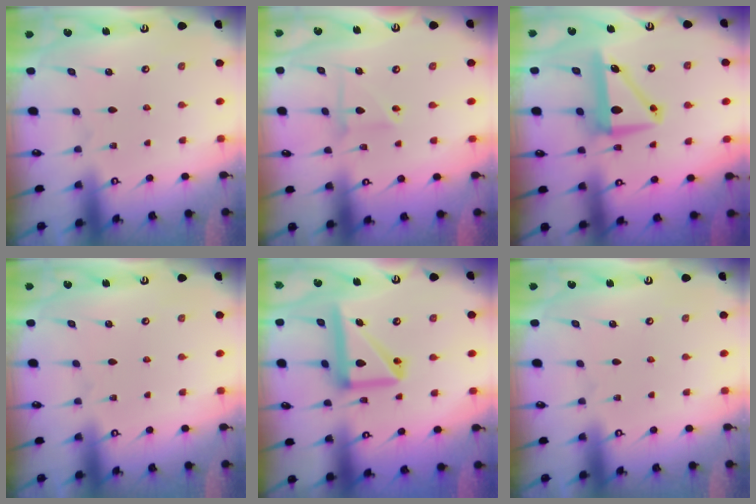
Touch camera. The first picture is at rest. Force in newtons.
{"total": 4.4, "press": 4.4, "slide": 0.7}
{"total": 8.4, "press": 7.8, "slide": 3.1}
{"total": 0.0}
{"total": 14.4, "press": 14.2, "slide": 2.3}
{"total": 0.0}